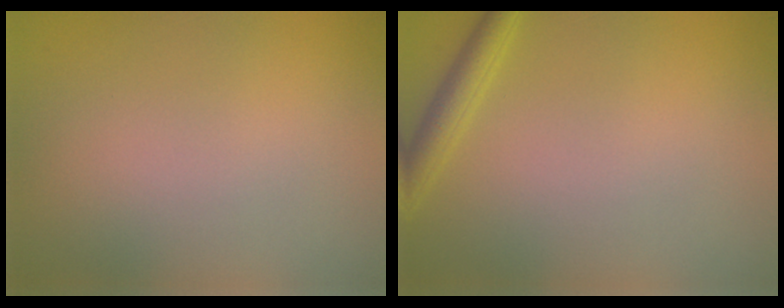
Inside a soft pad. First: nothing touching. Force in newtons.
{"total": 2.1, "press": 2.0, "slide": 0.2}